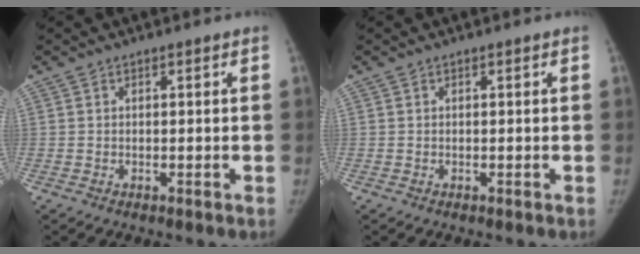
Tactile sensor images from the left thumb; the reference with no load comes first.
{"total": 0.0}